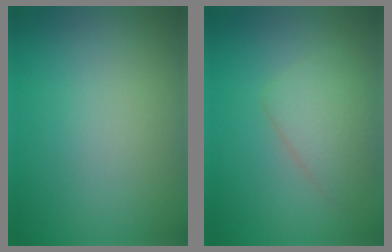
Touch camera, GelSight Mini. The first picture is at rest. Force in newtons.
{"total": 2.9, "press": 2.9, "slide": 0.0}